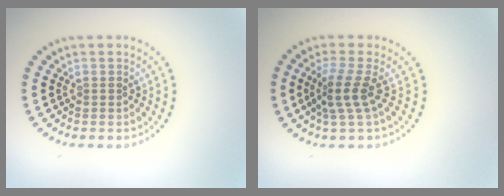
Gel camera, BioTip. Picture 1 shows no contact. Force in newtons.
{"total": 2.7, "press": 1.9, "slide": 1.9}